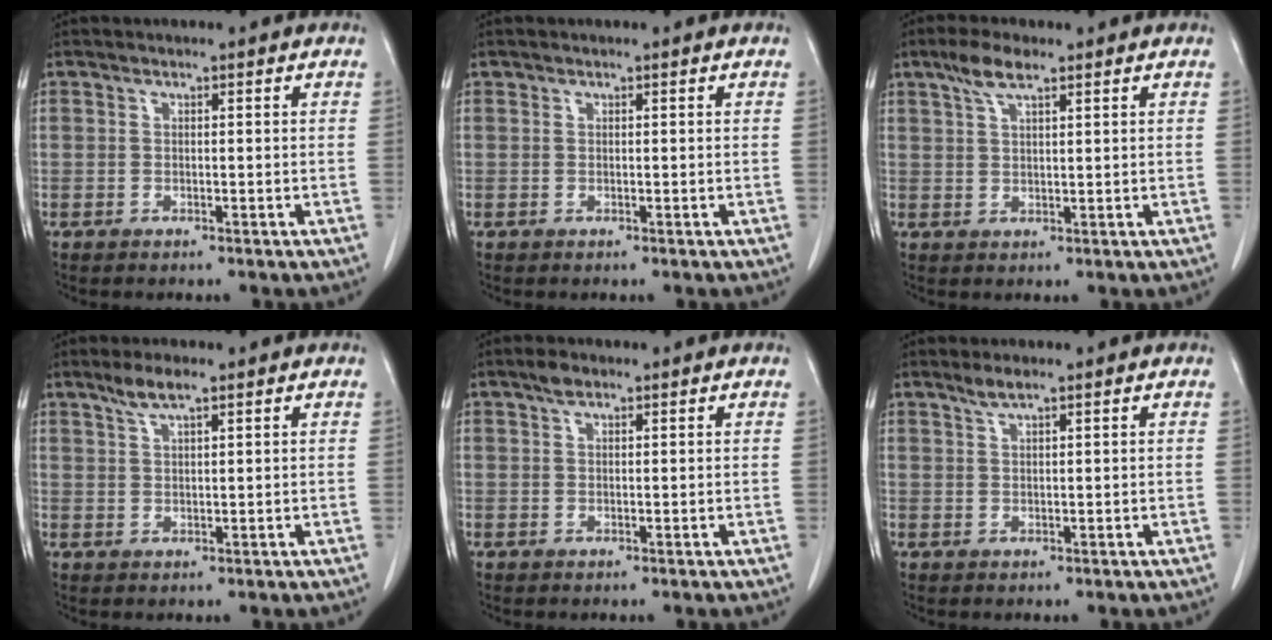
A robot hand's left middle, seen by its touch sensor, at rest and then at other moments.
{"total": 0.0}
{"total": 4.4, "force": [2.9, 0.9, 3.1], "torque": [-0.072, 0.009, 0.059]}
{"total": 3.4, "force": [2.5, 0.4, 2.3], "torque": [-0.052, 0.003, 0.051]}
{"total": 1.7, "force": [1.2, 0.6, 1.0], "torque": [-0.022, 0.006, 0.022]}
{"total": 1.8, "force": [1.5, 0.0, 1.1], "torque": [-0.027, 0.001, 0.031]}